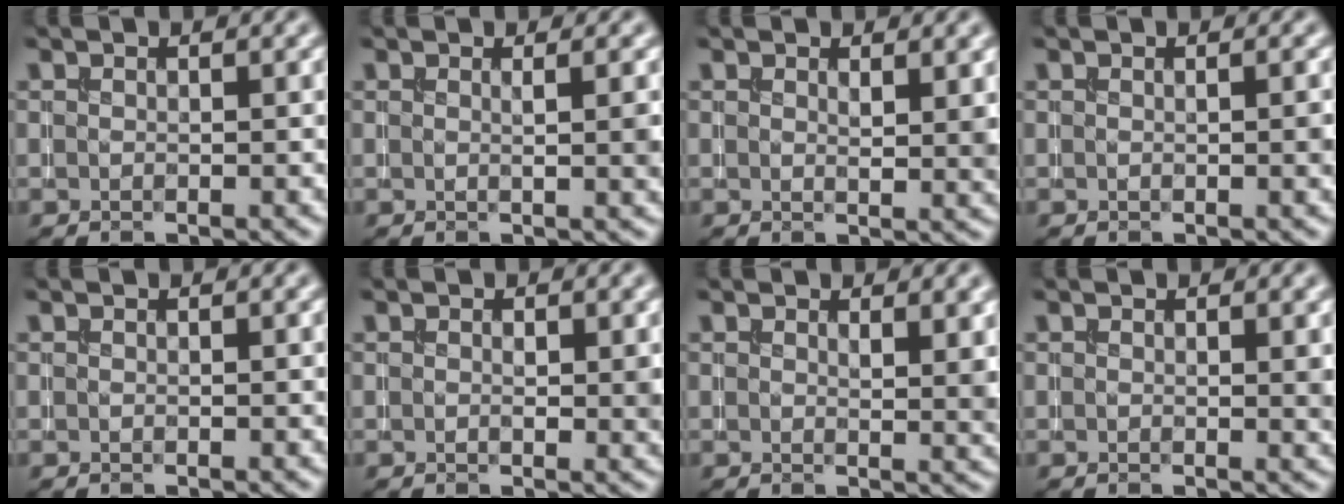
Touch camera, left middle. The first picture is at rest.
{"total": 1.4, "force": [0.3, 0.2, 1.4], "torque": [-0.013, -0.001, 0.001]}
{"total": 1.6, "force": [0.9, 0.3, 1.3], "torque": [-0.017, -0.006, 0.018]}
{"total": 0.6, "force": [0.0, -0.1, 0.6], "torque": [-0.008, -0.002, -0.001]}
{"total": 0.0}
{"total": 1.6, "force": [0.2, 0.7, 1.4], "torque": [-0.020, -0.003, 0.006]}
{"total": 2.2, "force": [1.2, 0.4, 1.7], "torque": [-0.019, -0.006, 0.023]}
{"total": 1.0, "force": [0.5, 0.1, 0.9], "torque": [-0.007, -0.004, 0.008]}